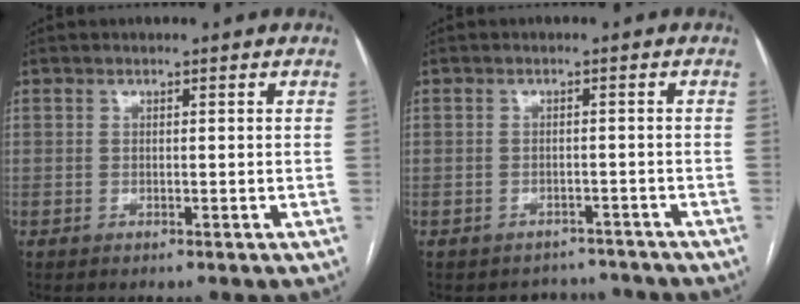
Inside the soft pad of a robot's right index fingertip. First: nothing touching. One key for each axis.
{"total": 3.9, "fx": -3.4, "fy": 1.6, "fz": -0.9, "tx": 0.014, "ty": 0.018, "tz": -0.047}